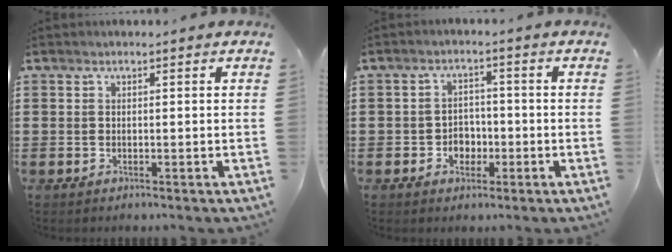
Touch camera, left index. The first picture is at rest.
{"total": 3.2, "force": [-1.3, 2.6, 1.4], "torque": [-0.034, 0.004, -0.029]}